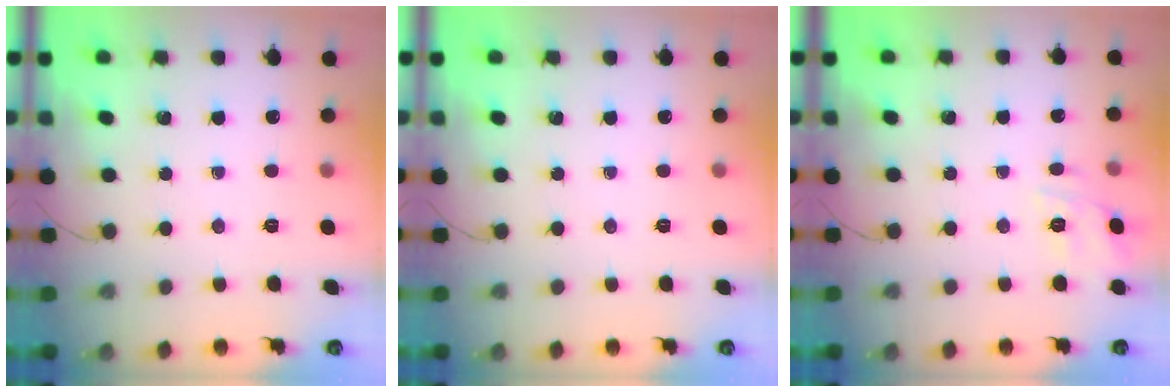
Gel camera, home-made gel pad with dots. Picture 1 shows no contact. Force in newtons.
{"total": 0.0}
{"total": 9.9, "press": 9.7, "slide": 1.6}